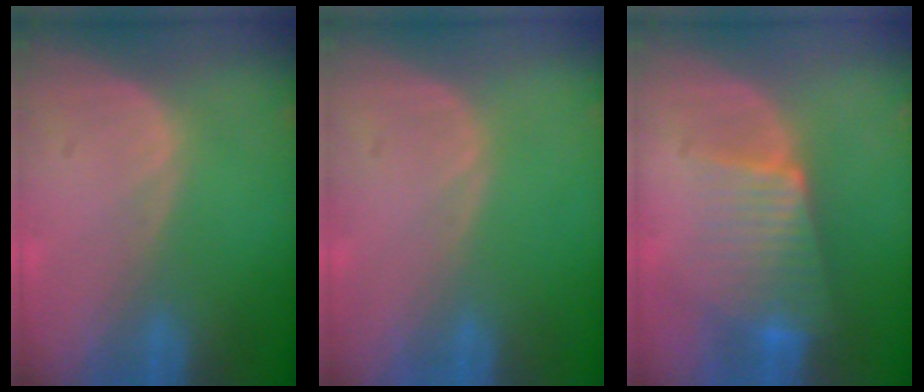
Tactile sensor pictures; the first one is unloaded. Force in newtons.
{"total": 0.0}
{"total": 6.4, "press": 6.1, "slide": 2.2}